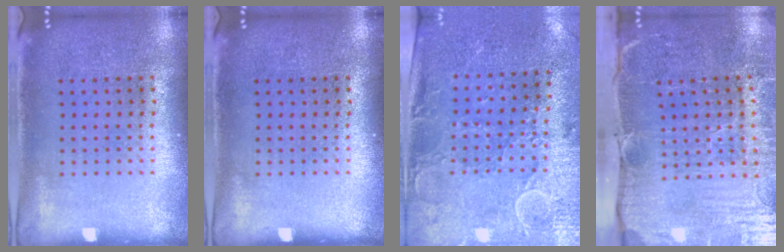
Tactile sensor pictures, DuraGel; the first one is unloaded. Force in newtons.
{"total": 0.0}
{"total": 2.9, "press": 2.5, "slide": 1.5}
{"total": 5.2, "press": 4.4, "slide": 2.8}